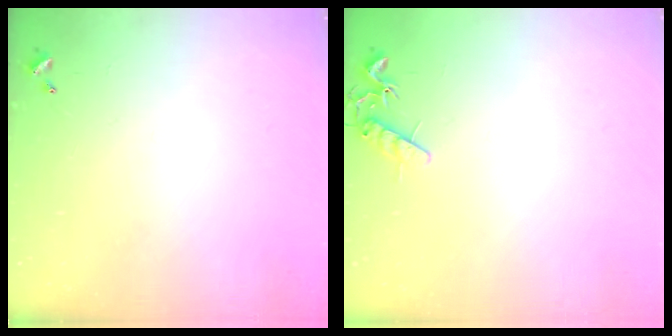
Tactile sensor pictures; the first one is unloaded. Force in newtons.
{"total": 8.0, "press": 8.0, "slide": 0.4}